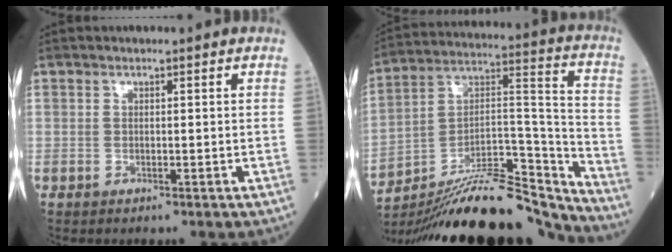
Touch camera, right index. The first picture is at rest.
{"total": 23.4, "force": [-21.7, 1.9, 8.7], "torque": [-0.139, 0.030, -0.351]}